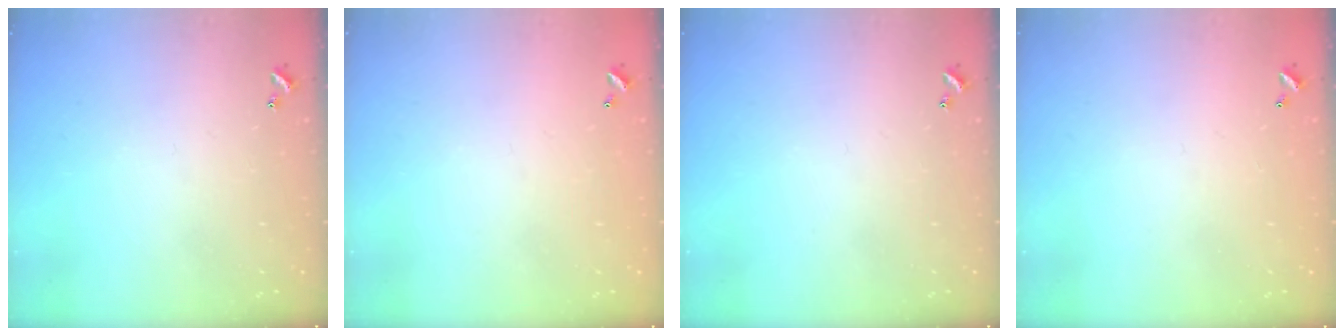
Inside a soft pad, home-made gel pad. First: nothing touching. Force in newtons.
{"total": 2.9, "press": 2.9, "slide": 0.1}
{"total": 0.0}
{"total": 2.8, "press": 2.8, "slide": 0.1}